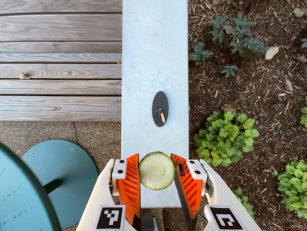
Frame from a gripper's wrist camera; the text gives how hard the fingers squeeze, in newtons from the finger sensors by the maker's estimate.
{"total": 13.1, "left": 13.9, "right": 12.3}